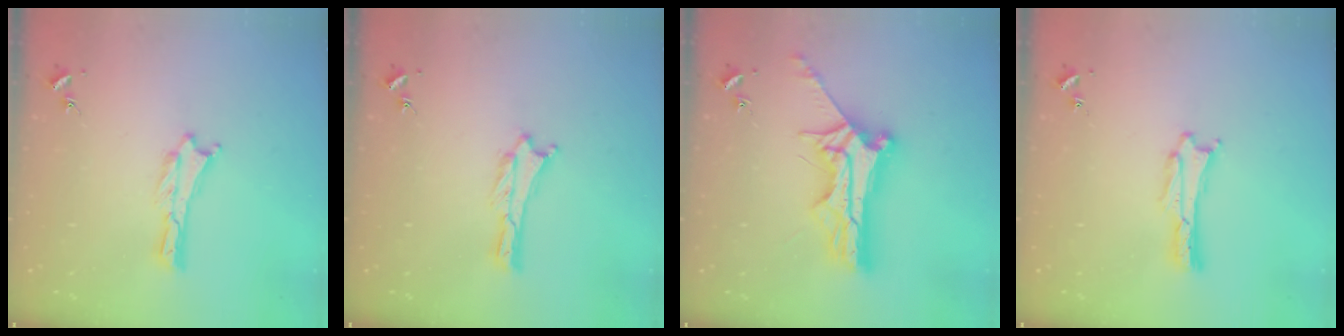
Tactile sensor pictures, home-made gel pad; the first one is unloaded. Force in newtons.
{"total": 0.0}
{"total": 10.8, "press": 10.8, "slide": 0.6}
{"total": 1.1, "press": 1.1, "slide": 0.0}